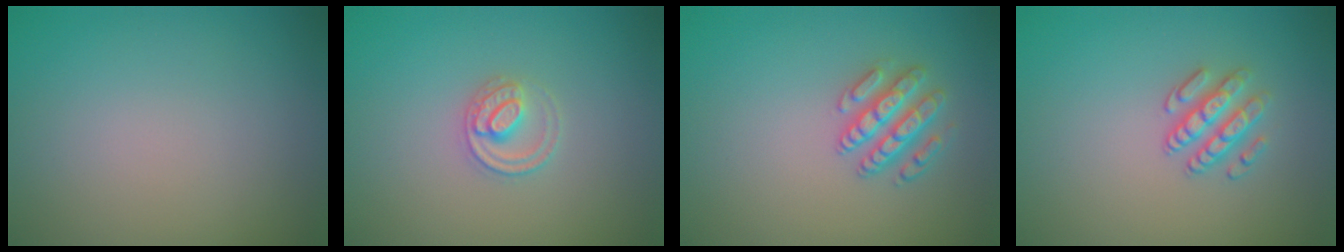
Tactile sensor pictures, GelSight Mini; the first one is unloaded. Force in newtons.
{"total": 2.2, "press": 2.2, "slide": 0.2}
{"total": 2.9, "press": 2.9, "slide": 0.7}
{"total": 2.5, "press": 2.3, "slide": 0.9}